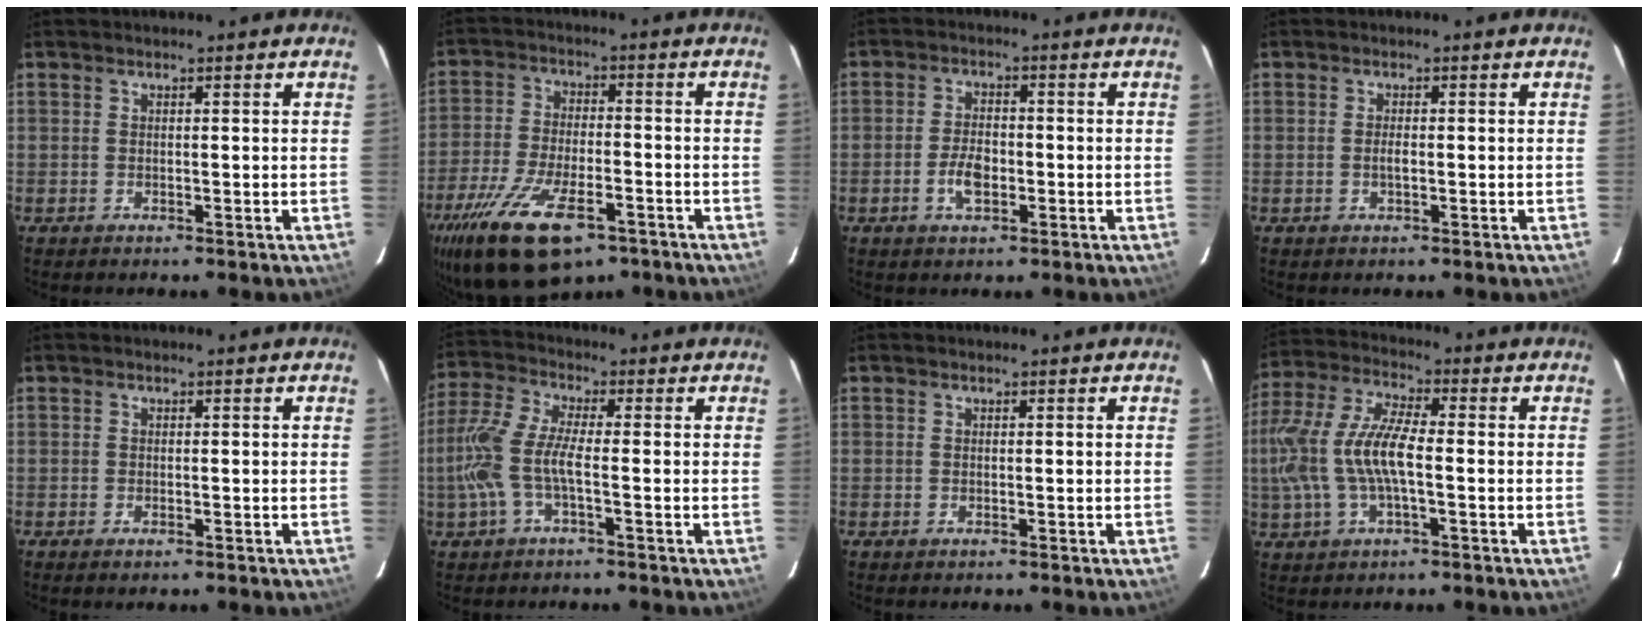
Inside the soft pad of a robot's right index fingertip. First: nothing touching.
{"total": 19.9, "force": [-12.0, 8.5, 13.4], "torque": [-0.285, -0.048, -0.202]}
{"total": 4.9, "force": [-1.7, 2.6, 3.8], "torque": [-0.079, 0.002, -0.028]}
{"total": 1.3, "force": [-0.3, 0.4, 1.2], "torque": [-0.023, -0.001, -0.006]}
{"total": 0.8, "force": [-0.5, 0.4, 0.5], "torque": [-0.008, -0.003, -0.009]}
{"total": 9.0, "force": [-2.3, 2.0, 8.4], "torque": [-0.198, 0.001, -0.045]}
{"total": 0.0}
{"total": 14.2, "force": [-1.6, 4.9, 13.2], "torque": [-0.272, 0.003, -0.031]}